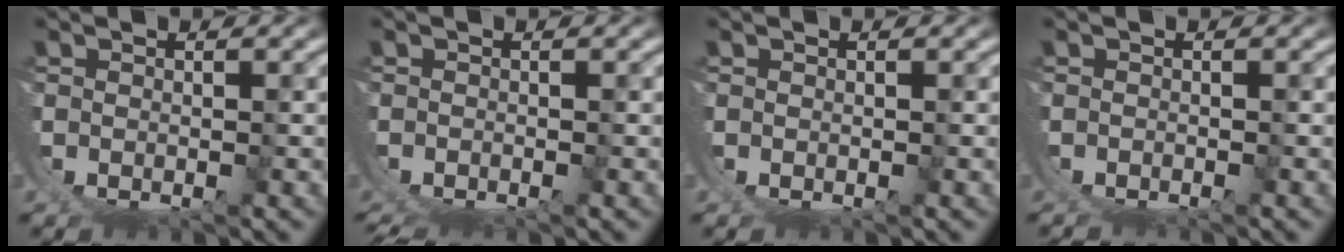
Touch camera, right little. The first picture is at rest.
{"total": 4.1, "force": [-2.6, 3.0, 1.0], "torque": [-0.032, -0.014, -0.041]}
{"total": 0.0}
{"total": 1.4, "force": [-1.3, 0.5, -0.1], "torque": [-0.003, -0.005, -0.021]}